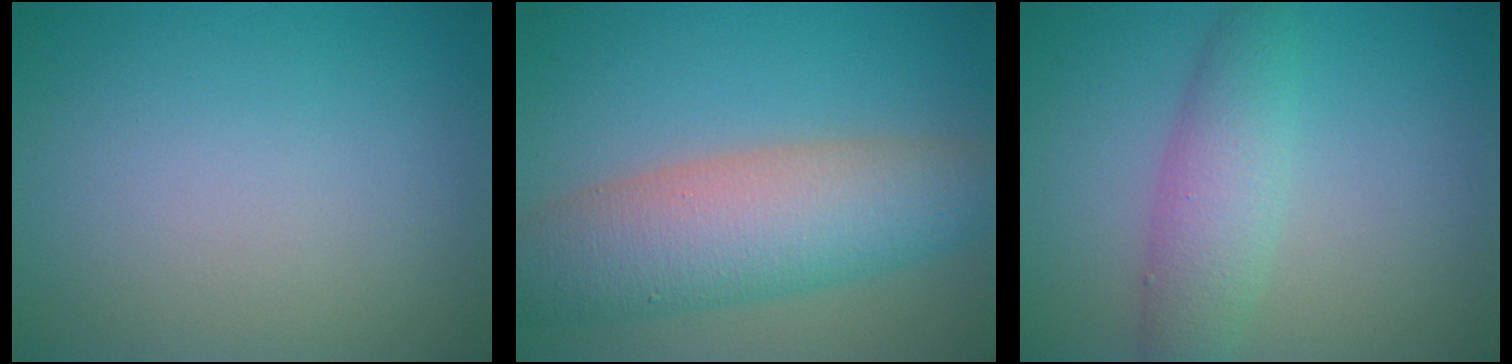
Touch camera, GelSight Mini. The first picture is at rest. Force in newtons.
{"total": 8.4, "press": 8.4, "slide": 0.3}
{"total": 3.9, "press": 3.9, "slide": 0.0}